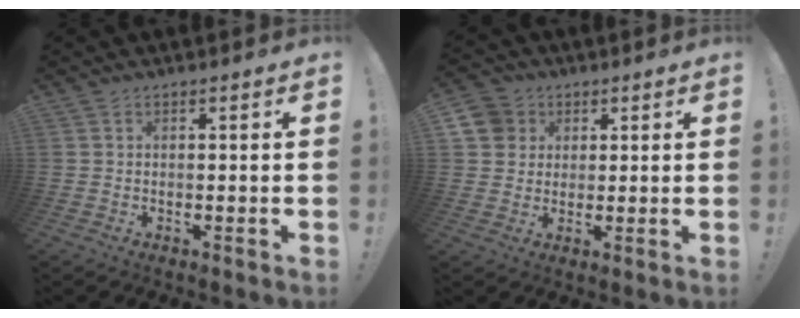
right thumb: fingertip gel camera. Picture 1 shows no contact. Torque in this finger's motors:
{"motor_torque": [0.18, 0.04, 0.09, -0.03, -0.01]}